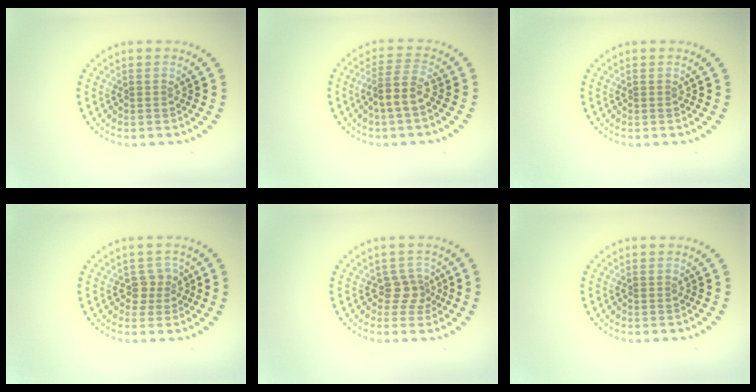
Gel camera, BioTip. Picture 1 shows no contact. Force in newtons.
{"total": 2.7, "press": 2.1, "slide": 1.7}
{"total": 0.0}
{"total": 1.8, "press": 1.5, "slide": 1.0}
{"total": 2.0, "press": 1.6, "slide": 1.3}
{"total": 0.0}